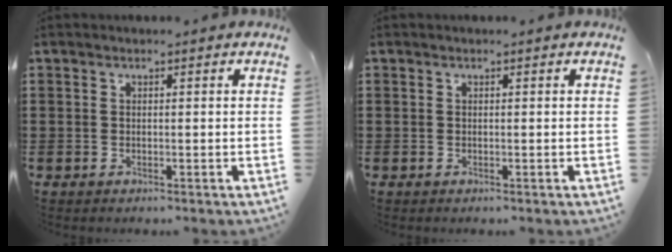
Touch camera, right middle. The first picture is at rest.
{"total": 0.0}